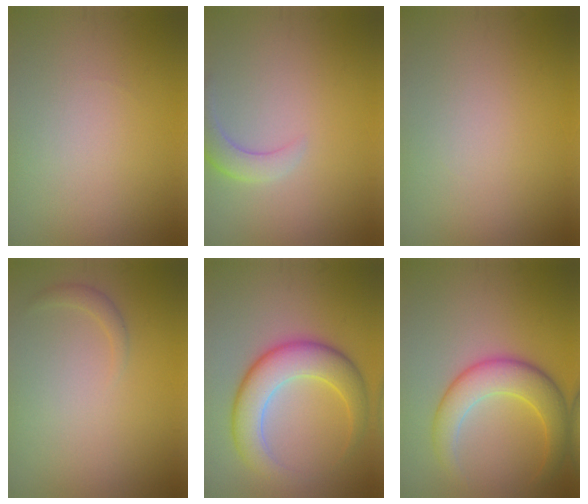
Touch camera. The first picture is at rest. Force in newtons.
{"total": 2.4, "press": 2.4, "slide": 0.2}
{"total": 0.0}
{"total": 1.0, "press": 1.0, "slide": 0.1}
{"total": 6.7, "press": 6.7, "slide": 0.0}
{"total": 5.6, "press": 5.6, "slide": 0.3}